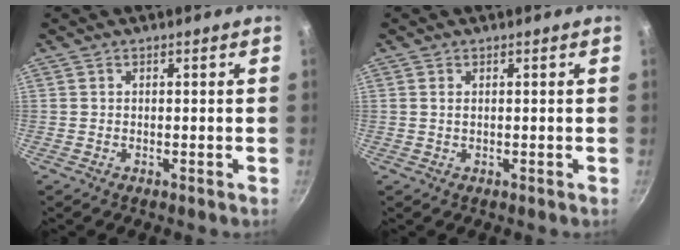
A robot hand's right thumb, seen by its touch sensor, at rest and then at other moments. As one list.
[{"total": 0.8, "force": [0.2, 0.5, 0.7], "torque": [-0.012, 0.001, 0.003]}]